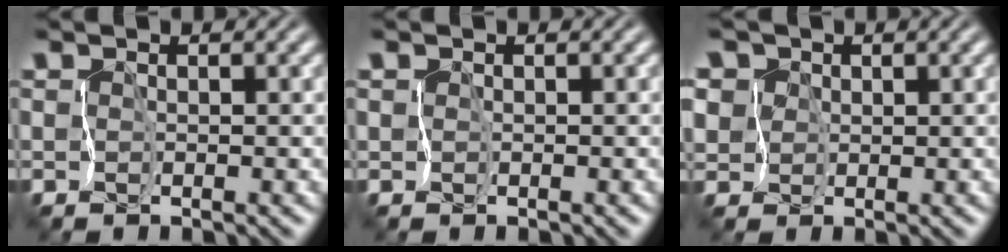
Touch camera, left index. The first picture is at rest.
{"total": 0.9, "force": [0.5, 0.7, 0.2], "torque": [0.003, 0.008, 0.000]}
{"total": 7.3, "force": [3.7, 5.5, 3.1], "torque": [-0.073, 0.025, 0.034]}